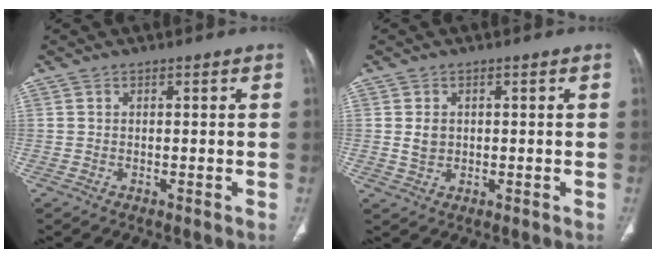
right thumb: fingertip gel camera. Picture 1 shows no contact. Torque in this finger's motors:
{"motor_torque": [0.38, 0.38, -0.27, 0.16, 0.00]}